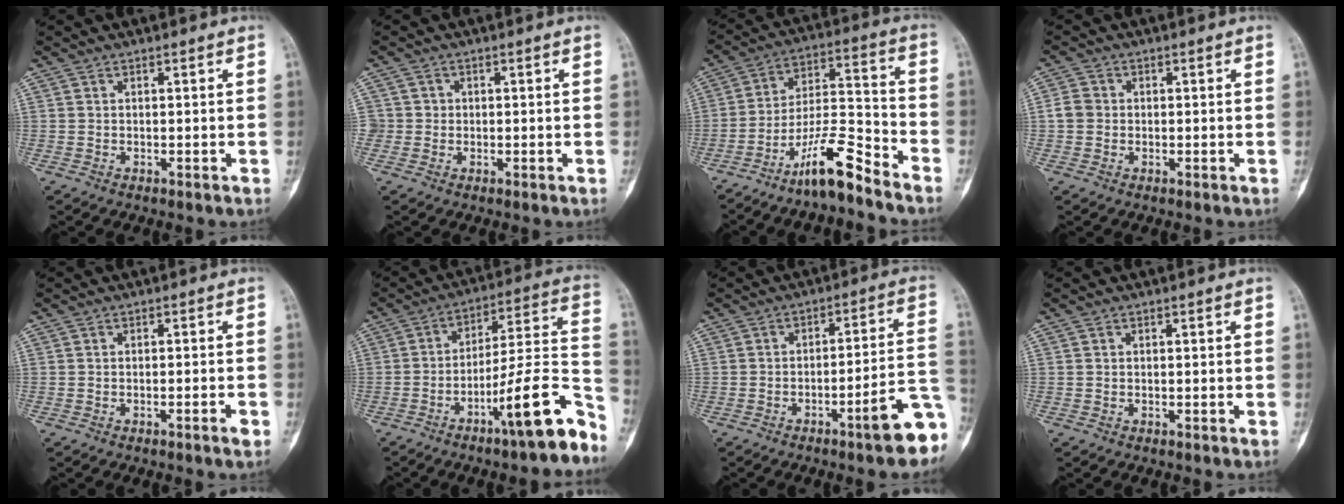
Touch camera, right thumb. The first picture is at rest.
{"total": 2.3, "force": [-0.1, 2.3, -0.1], "torque": [0.020, 0.009, -0.003]}
{"total": 12.3, "force": [-9.3, 2.4, 7.7], "torque": [-0.142, 0.083, -0.170]}
{"total": 3.0, "force": [-0.2, 2.6, 1.3], "torque": [-0.018, 0.007, -0.009]}
{"total": 1.7, "force": [-1.0, 0.0, 1.4], "torque": [-0.026, 0.002, -0.015]}
{"total": 17.7, "force": [-9.9, 3.0, 14.3], "torque": [-0.202, 0.084, -0.150]}
{"total": 12.2, "force": [-5.7, 1.9, 10.6], "torque": [-0.122, 0.038, -0.076]}
{"total": 0.0}